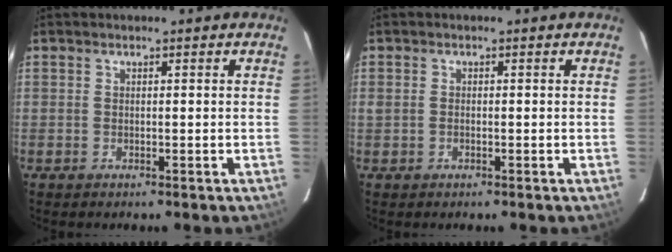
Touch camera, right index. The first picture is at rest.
{"total": 1.0, "force": [-0.2, 0.7, 0.6], "torque": [-0.013, 0.001, -0.005]}